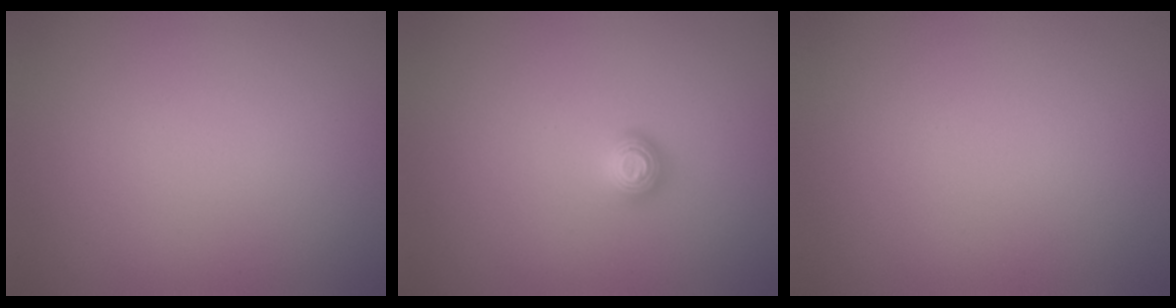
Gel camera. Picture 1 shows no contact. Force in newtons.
{"total": 1.0, "press": 1.0, "slide": 0.1}
{"total": 0.0}